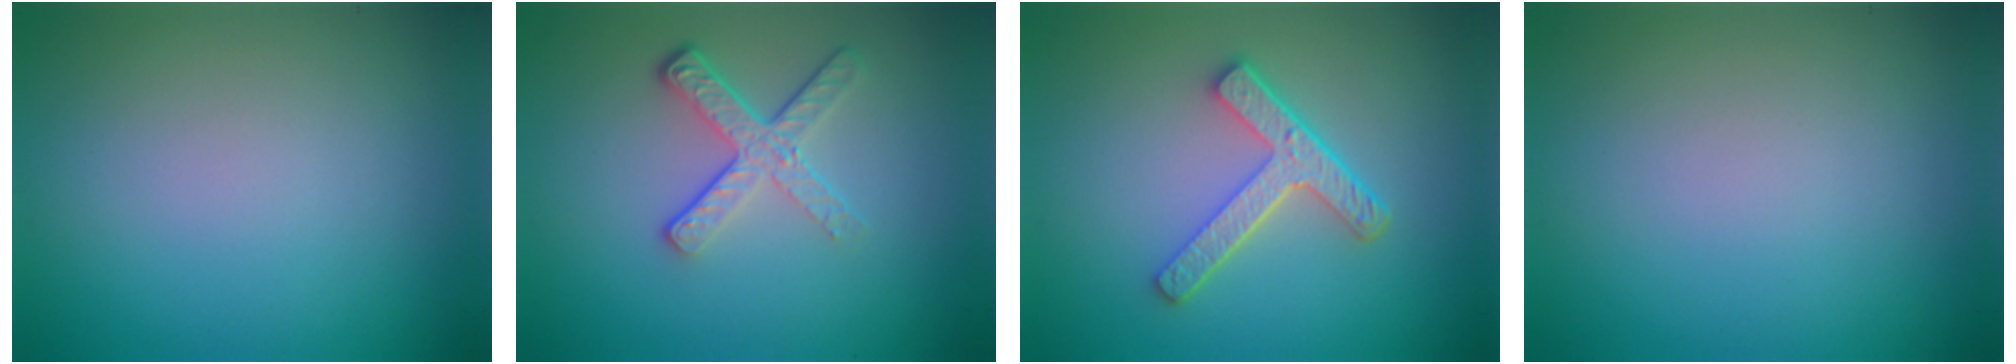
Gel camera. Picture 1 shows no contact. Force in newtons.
{"total": 3.9, "press": 2.7, "slide": 2.8}
{"total": 4.5, "press": 3.3, "slide": 3.0}
{"total": 0.0}